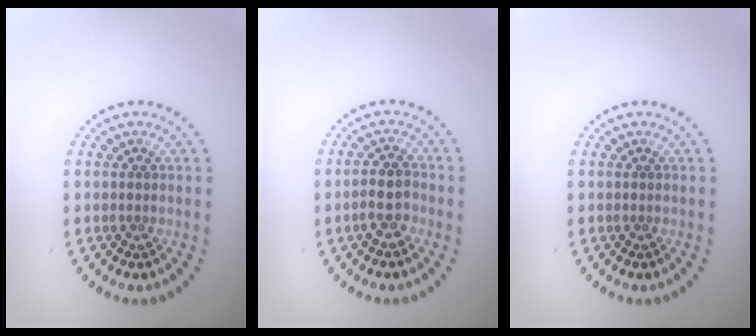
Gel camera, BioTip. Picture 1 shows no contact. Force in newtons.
{"total": 2.4, "press": 2.2, "slide": 0.7}
{"total": 0.0}